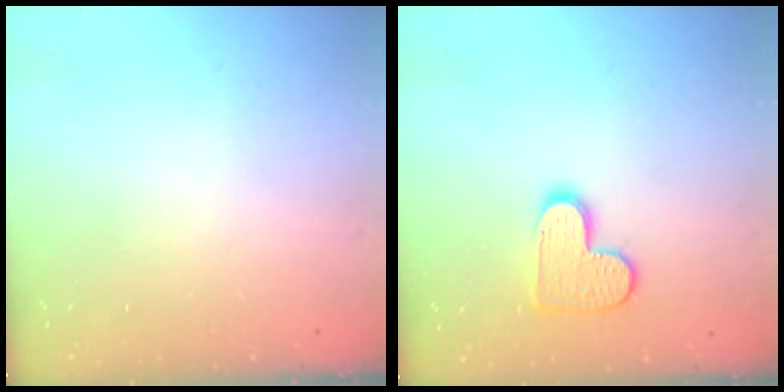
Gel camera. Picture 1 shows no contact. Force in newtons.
{"total": 10.5, "press": 10.5, "slide": 0.5}